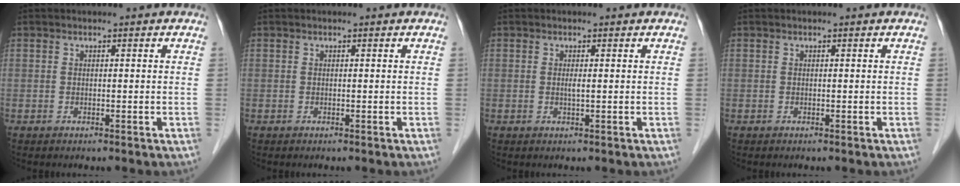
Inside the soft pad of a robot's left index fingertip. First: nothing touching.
{"total": 0.0}
{"total": 0.8, "force": [0.1, 0.0, 0.8], "torque": [-0.018, -0.001, 0.001]}
{"total": 0.0}